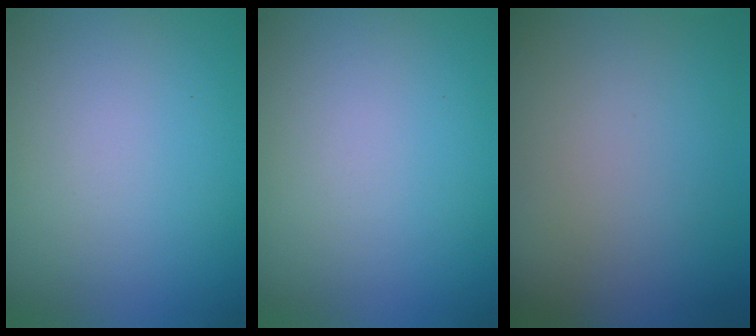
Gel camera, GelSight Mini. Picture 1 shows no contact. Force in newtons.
{"total": 0.0}
{"total": 0.0}